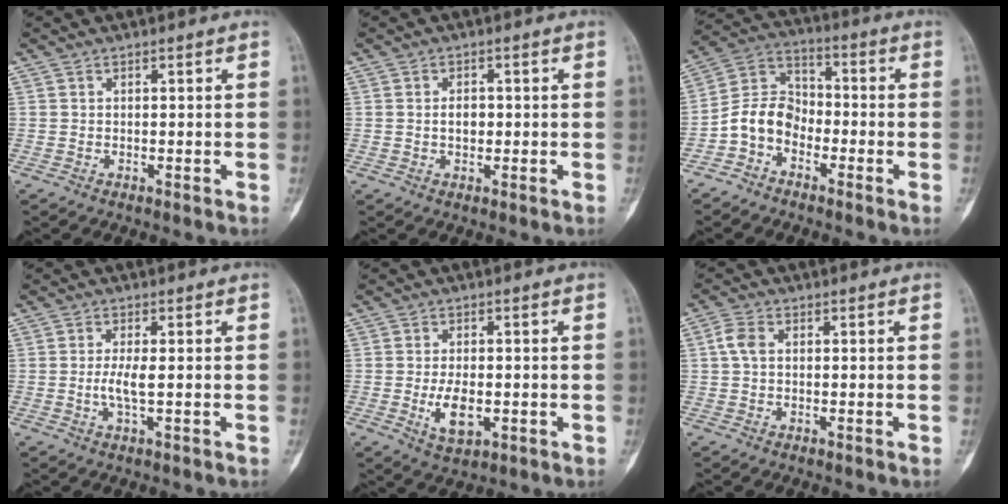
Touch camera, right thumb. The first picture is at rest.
{"total": 2.3, "force": [0.0, 1.5, 1.7], "torque": [-0.020, 0.002, -0.002]}
{"total": 8.5, "force": [-3.8, 6.3, 4.3], "torque": [-0.069, 0.053, -0.087]}
{"total": 3.3, "force": [-0.3, 0.6, 3.2], "torque": [-0.075, -0.006, -0.006]}
{"total": 6.4, "force": [-1.3, 3.4, 5.3], "torque": [-0.089, -0.006, -0.016]}
{"total": 3.1, "force": [0.3, 2.1, 2.3], "torque": [-0.049, 0.009, 0.002]}